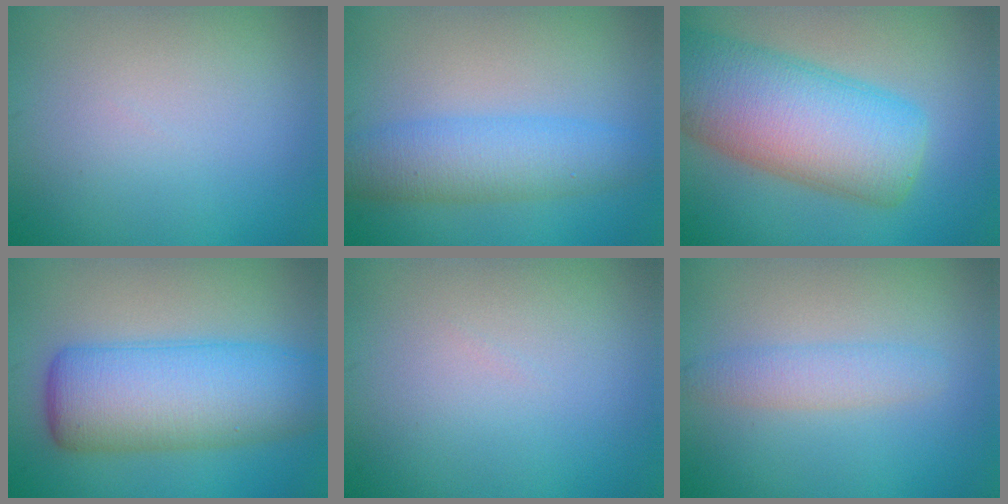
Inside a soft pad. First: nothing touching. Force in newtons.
{"total": 4.5, "press": 4.5, "slide": 0.1}
{"total": 11.1, "press": 11.1, "slide": 0.5}
{"total": 9.1, "press": 9.1, "slide": 0.5}
{"total": 0.0}
{"total": 2.1, "press": 2.1, "slide": 0.1}